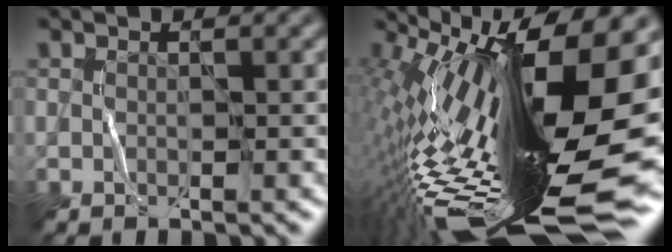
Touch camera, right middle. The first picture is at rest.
{"total": 19.7, "force": [-0.5, 7.0, 18.4], "torque": [-0.309, -0.010, -0.014]}